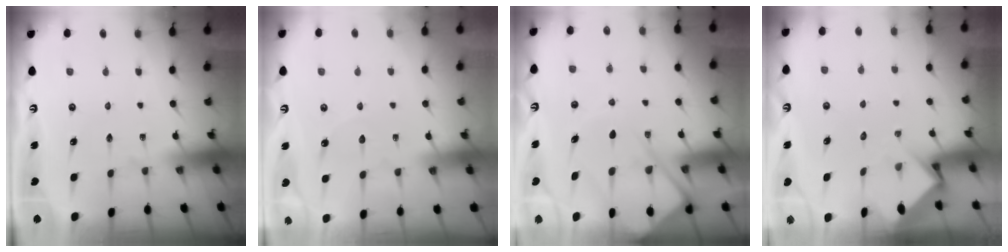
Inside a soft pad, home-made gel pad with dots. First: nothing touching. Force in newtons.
{"total": 2.7, "press": 2.7, "slide": 0.4}
{"total": 13.2, "press": 13.2, "slide": 1.4}
{"total": 3.7, "press": 3.7, "slide": 0.3}